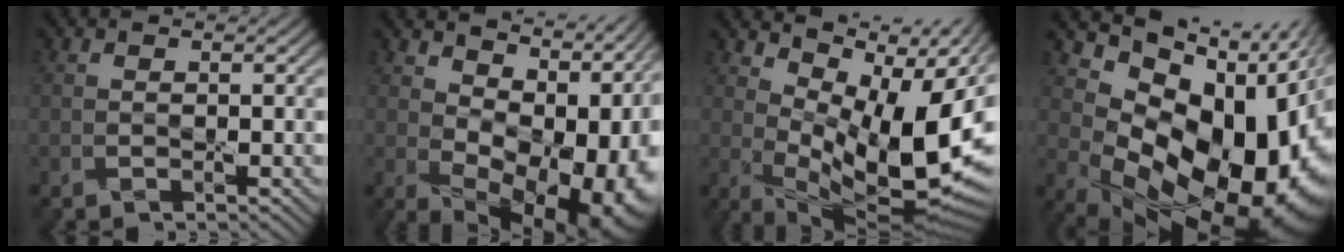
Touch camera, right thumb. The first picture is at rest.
{"total": 16.3, "force": [2.6, 10.3, 12.4], "torque": [-0.136, -0.005, 0.088]}
{"total": 16.2, "force": [3.5, 7.9, 13.8], "torque": [-0.198, -0.003, 0.080]}
{"total": 19.9, "force": [0.3, 13.0, 15.1], "torque": [-0.216, -0.058, 0.059]}